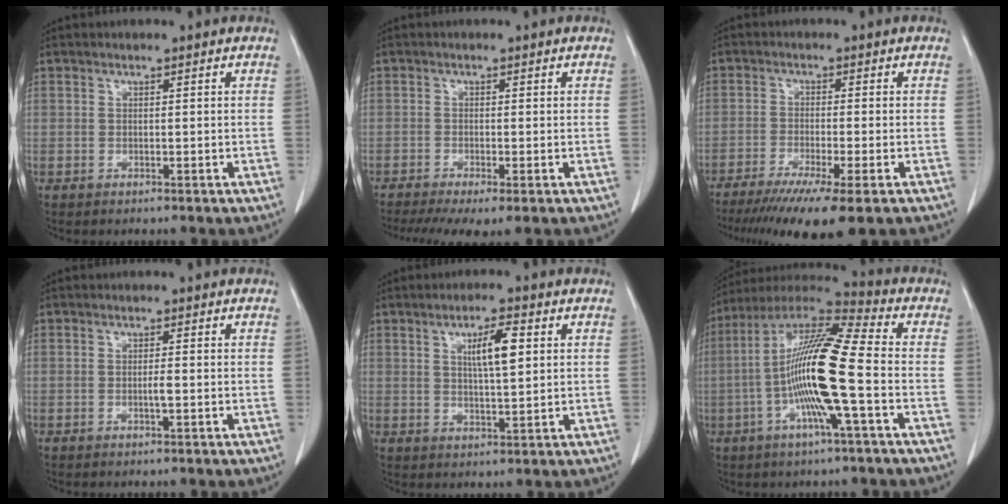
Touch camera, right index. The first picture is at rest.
{"total": 7.2, "force": [-5.1, 1.2, 5.0], "torque": [-0.078, -0.014, -0.084]}
{"total": 12.1, "force": [-8.7, 0.2, 8.4], "torque": [-0.126, -0.034, -0.137]}
{"total": 1.0, "force": [-0.2, 0.0, 1.0], "torque": [-0.018, 0.002, -0.002]}
{"total": 5.8, "force": [1.7, 0.9, 5.5], "torque": [-0.095, 0.002, 0.030]}
{"total": 16.4, "force": [-2.9, 0.4, 16.1], "torque": [-0.310, 0.006, -0.065]}